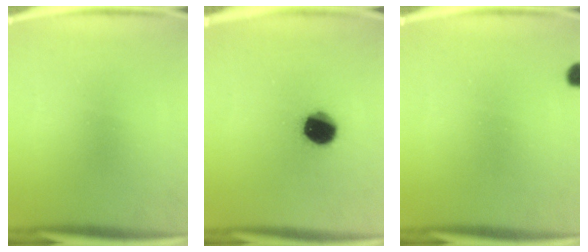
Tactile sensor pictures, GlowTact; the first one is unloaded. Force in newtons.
{"total": 11.6}
{"total": 1.8}